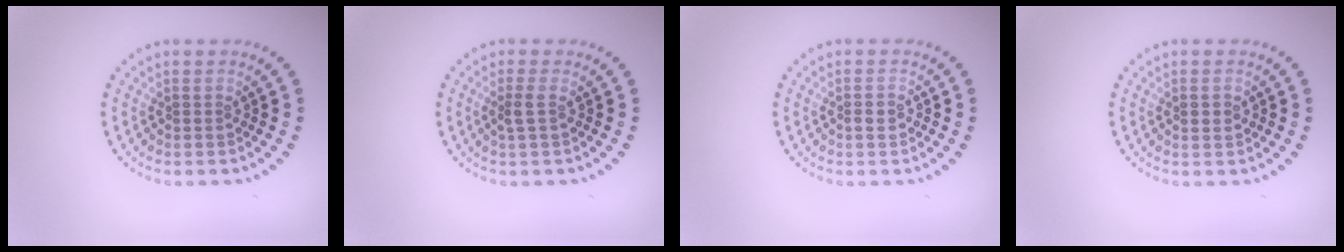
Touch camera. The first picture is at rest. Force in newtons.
{"total": 1.1, "press": 1.0, "slide": 0.5}
{"total": 0.6, "press": 0.6, "slide": 0.1}
{"total": 1.4, "press": 1.4, "slide": 0.2}